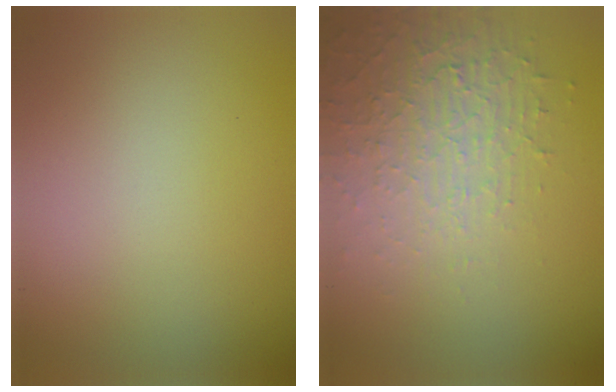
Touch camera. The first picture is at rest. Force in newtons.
{"total": 4.8, "press": 3.2, "slide": 3.6}